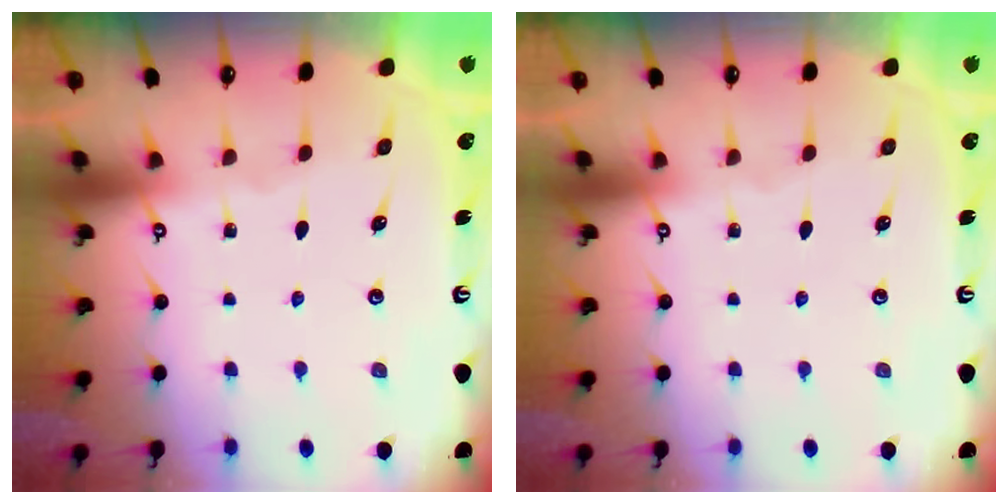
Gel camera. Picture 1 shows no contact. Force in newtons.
{"total": 0.0}